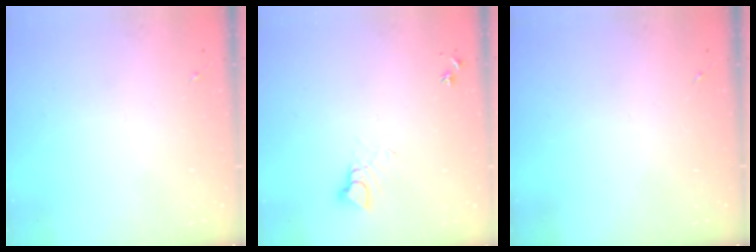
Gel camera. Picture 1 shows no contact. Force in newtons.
{"total": 5.1, "press": 5.1, "slide": 0.4}
{"total": 0.0}